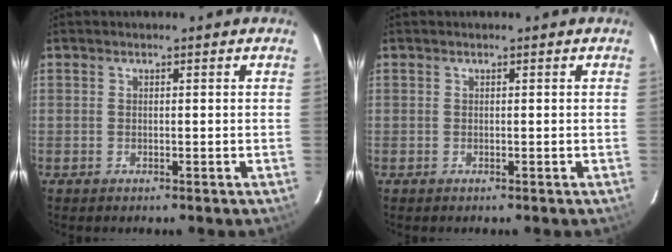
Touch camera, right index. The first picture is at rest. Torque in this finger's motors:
{"motor_torque": [-0.01, -0.01, 0.00, 0.01]}